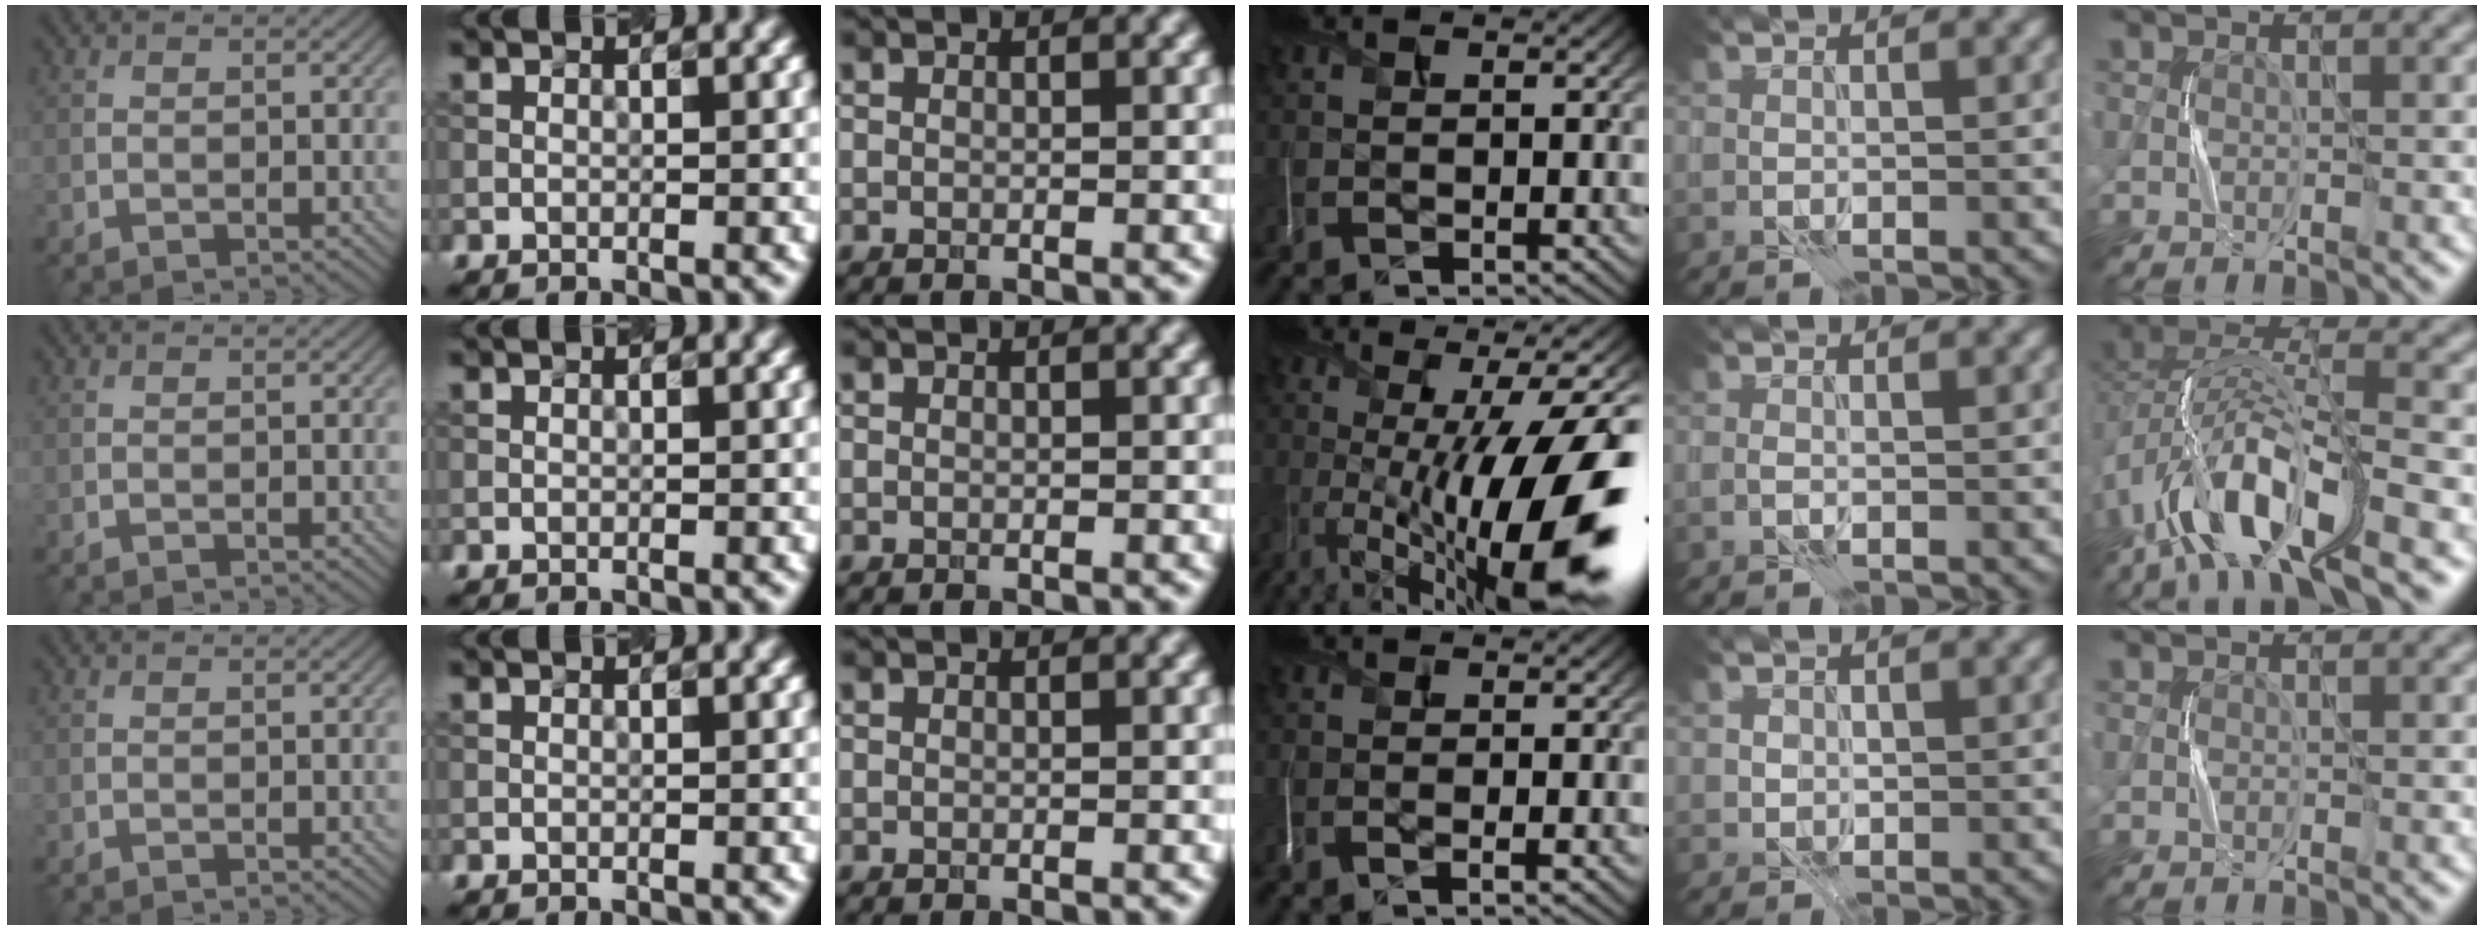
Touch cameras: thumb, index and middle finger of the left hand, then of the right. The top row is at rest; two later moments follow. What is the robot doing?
{"motion": "press", "object": "grip strengthener"}